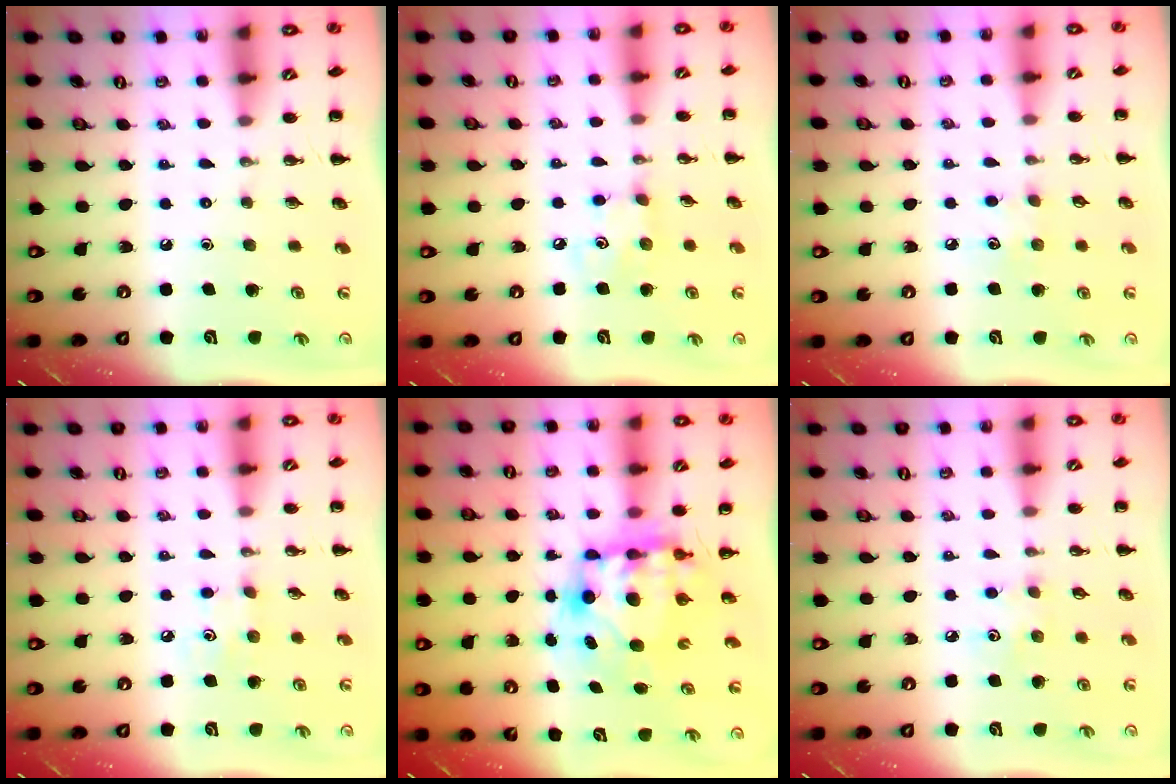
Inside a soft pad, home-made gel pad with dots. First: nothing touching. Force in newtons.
{"total": 3.9, "press": 3.8, "slide": 0.6}
{"total": 5.8, "press": 5.6, "slide": 1.4}
{"total": 4.4, "press": 4.3, "slide": 0.8}
{"total": 10.0, "press": 9.8, "slide": 2.4}
{"total": 3.3, "press": 3.2, "slide": 0.8}